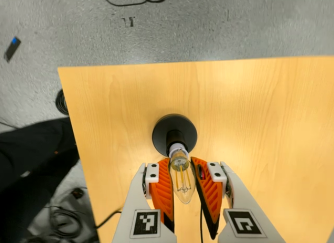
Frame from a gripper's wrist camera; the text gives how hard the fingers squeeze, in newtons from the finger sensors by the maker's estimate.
{"total": 18.9, "left": 17.9, "right": 19.8}